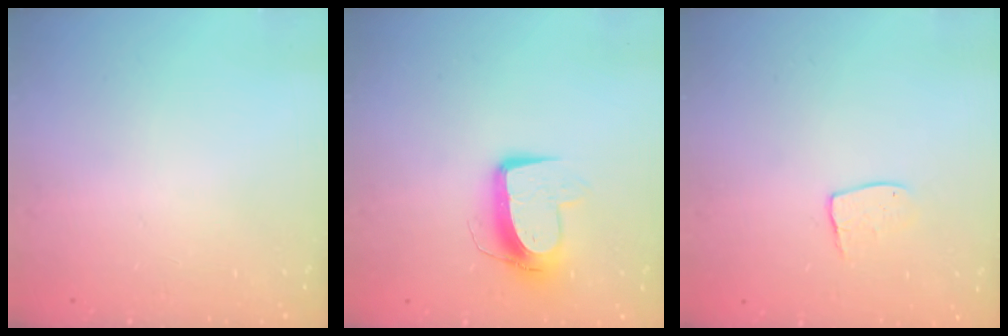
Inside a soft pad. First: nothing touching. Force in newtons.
{"total": 10.8, "press": 10.8, "slide": 0.7}
{"total": 6.6, "press": 6.6, "slide": 0.4}